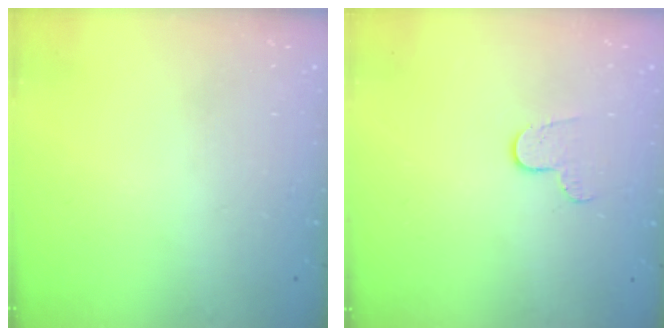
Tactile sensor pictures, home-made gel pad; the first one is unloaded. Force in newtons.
{"total": 5.9, "press": 5.9, "slide": 0.5}